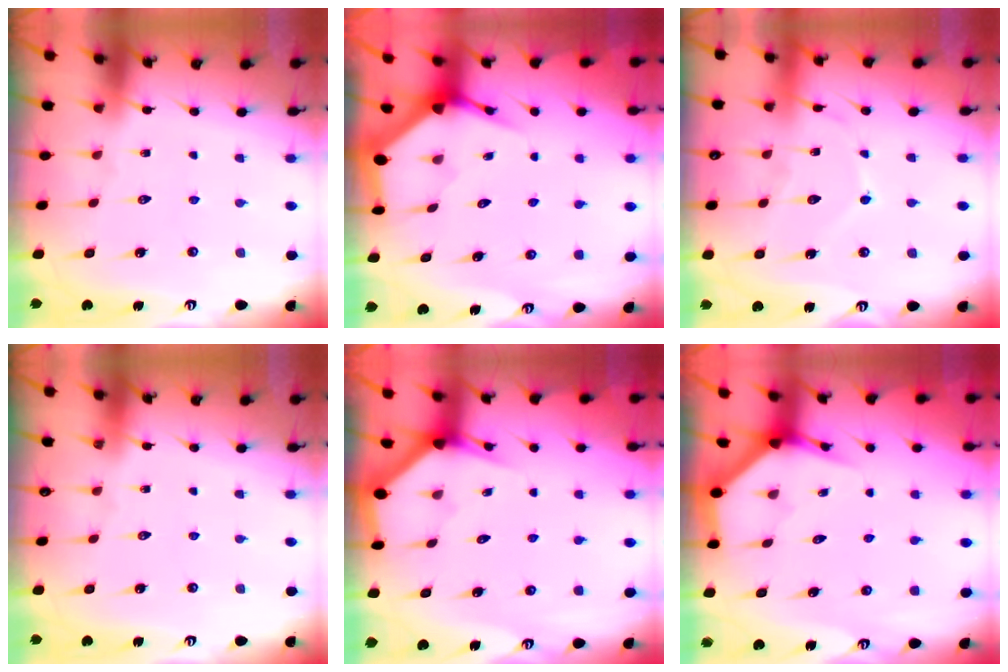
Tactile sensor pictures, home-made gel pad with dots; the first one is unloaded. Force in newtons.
{"total": 3.7, "press": 3.7, "slide": 0.5}
{"total": 8.7, "press": 8.6, "slide": 0.9}
{"total": 0.0}
{"total": 2.7, "press": 2.7, "slide": 0.1}
{"total": 3.8, "press": 3.8, "slide": 0.2}